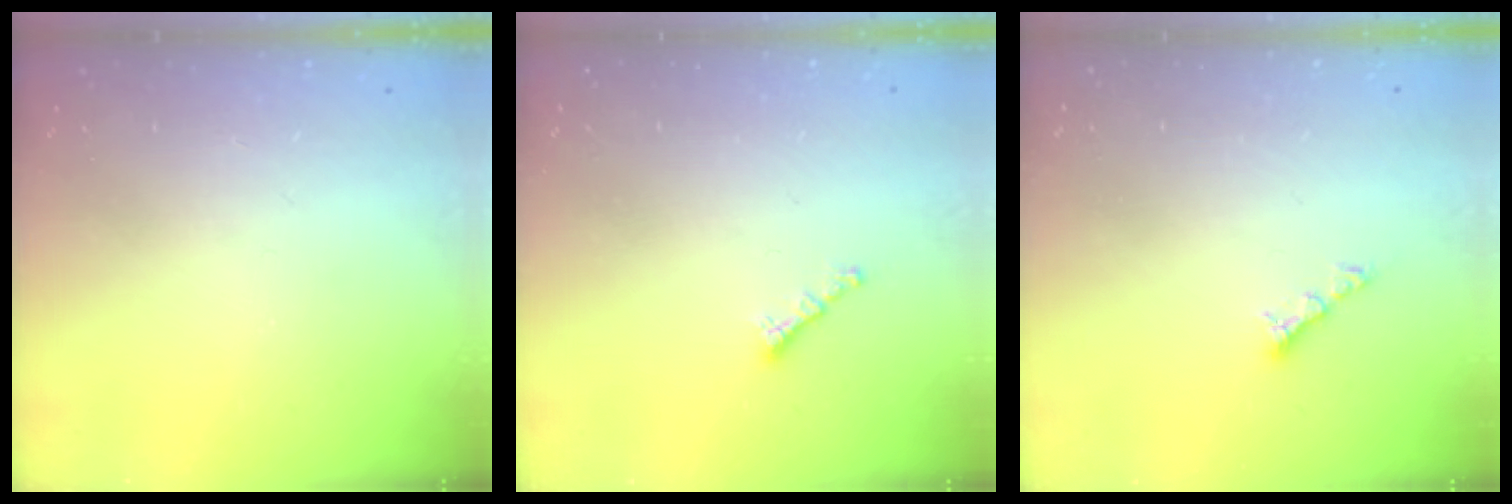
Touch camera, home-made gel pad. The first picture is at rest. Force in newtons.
{"total": 0.6, "press": 0.5, "slide": 0.4}
{"total": 3.6, "press": 3.6, "slide": 0.2}